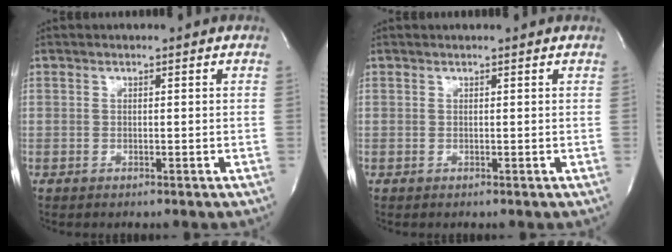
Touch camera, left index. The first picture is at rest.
{"total": 0.9, "force": [0.8, -0.1, 0.3], "torque": [-0.010, 0.003, 0.011]}